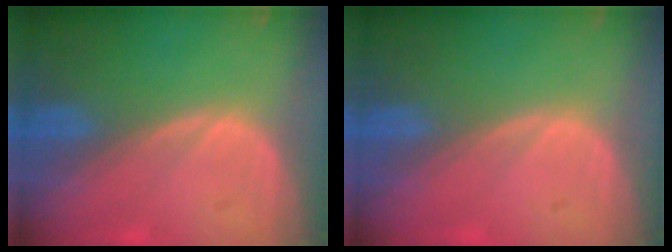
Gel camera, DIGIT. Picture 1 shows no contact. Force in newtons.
{"total": 0.0}